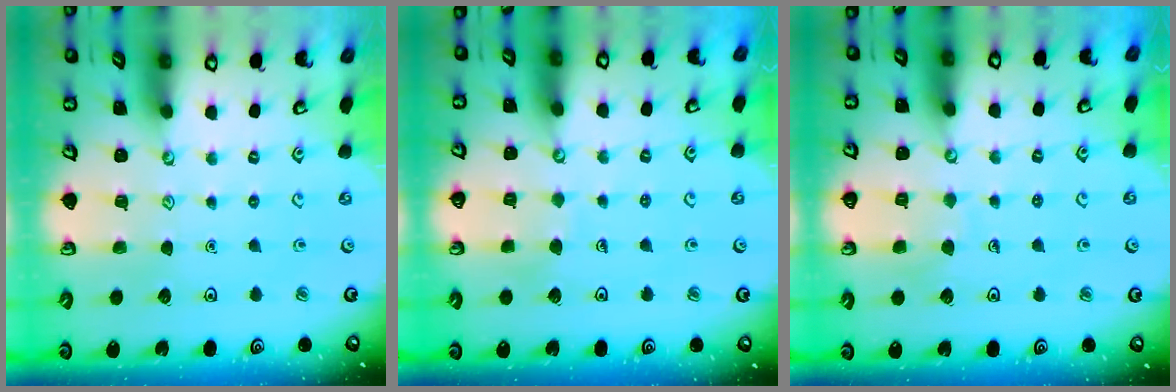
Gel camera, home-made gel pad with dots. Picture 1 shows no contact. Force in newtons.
{"total": 4.0, "press": 4.0, "slide": 0.2}
{"total": 4.8, "press": 4.8, "slide": 0.4}